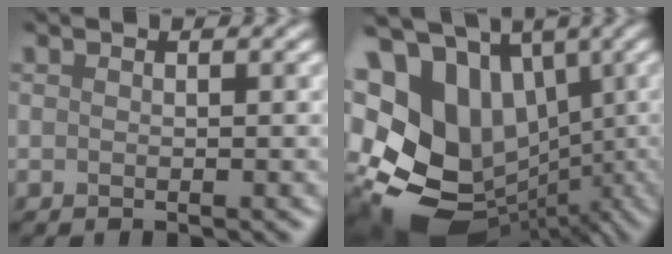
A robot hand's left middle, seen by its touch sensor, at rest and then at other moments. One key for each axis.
{"total": 17.1, "fx": 0.0, "fy": 13.5, "fz": 10.6, "tx": -0.223, "ty": 0.001, "tz": 0.021}